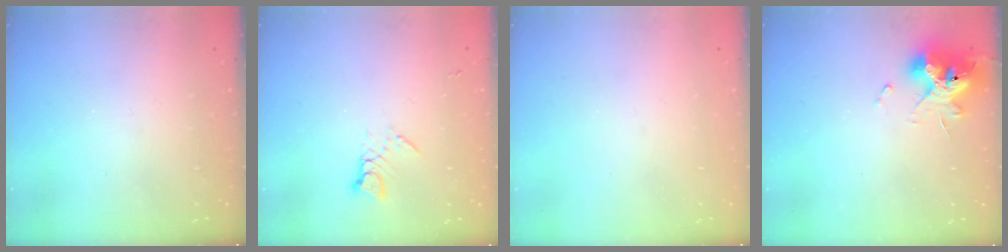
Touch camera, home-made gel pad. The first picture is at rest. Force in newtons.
{"total": 3.7, "press": 3.7, "slide": 0.4}
{"total": 0.0}
{"total": 12.4, "press": 12.4, "slide": 1.2}